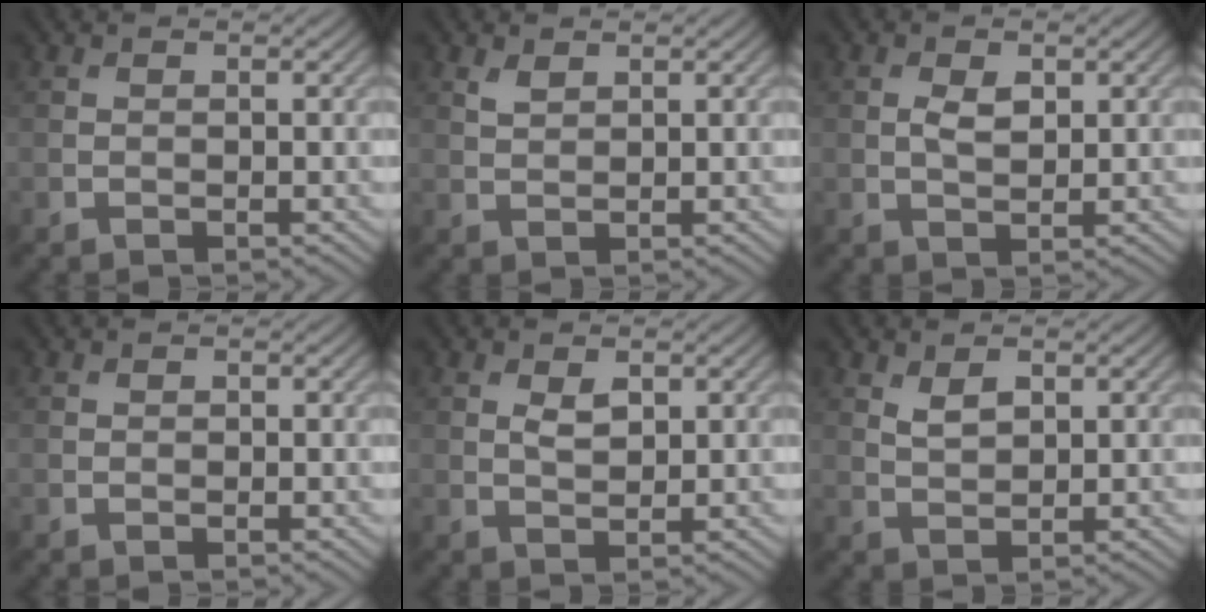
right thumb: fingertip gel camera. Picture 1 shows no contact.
{"total": 1.4, "force": [1.0, 0.7, 0.8], "torque": [-0.022, -0.001, 0.023]}
{"total": 2.6, "force": [0.6, 1.4, 2.1], "torque": [-0.045, -0.003, 0.014]}
{"total": 0.0}
{"total": 2.3, "force": [0.9, 1.2, 1.7], "torque": [-0.037, -0.005, 0.019]}
{"total": 2.4, "force": [1.2, 1.2, 1.7], "torque": [-0.037, -0.003, 0.029]}